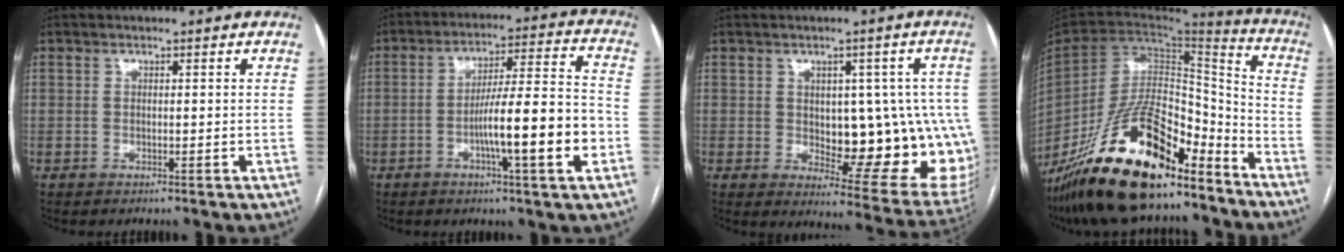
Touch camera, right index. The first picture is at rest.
{"total": 13.4, "force": [-3.9, 0.4, 12.8], "torque": [-0.205, 0.007, -0.063]}
{"total": 15.9, "force": [-0.8, 7.3, 14.1], "torque": [-0.126, 0.011, 0.013]}
{"total": 25.2, "force": [-18.4, 7.9, 15.4], "torque": [-0.294, -0.012, -0.320]}